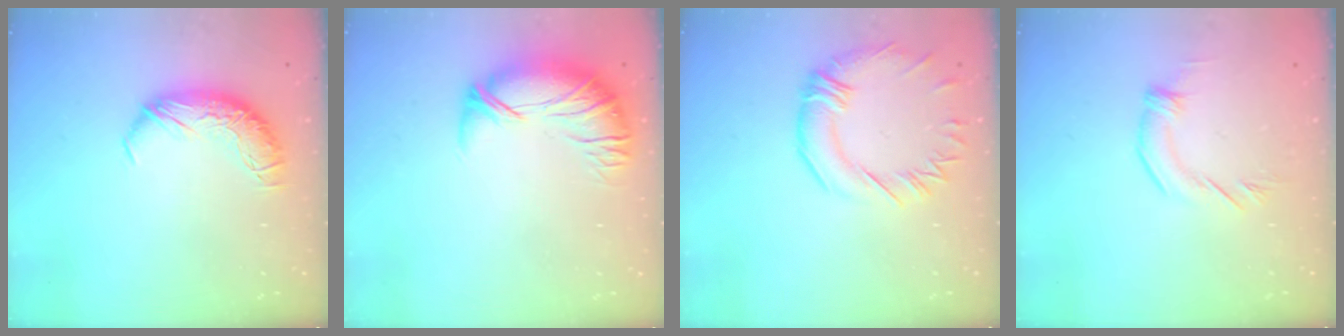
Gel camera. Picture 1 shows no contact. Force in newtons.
{"total": 2.8, "press": 1.7, "slide": 2.3}
{"total": 2.6, "press": 2.2, "slide": 1.3}
{"total": 3.3, "press": 3.3, "slide": 0.3}